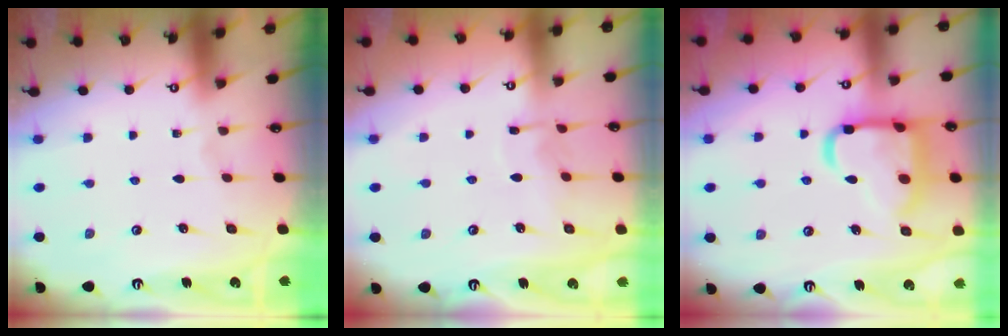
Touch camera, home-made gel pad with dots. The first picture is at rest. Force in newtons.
{"total": 5.5, "press": 5.5, "slide": 0.5}
{"total": 18.5, "press": 18.5, "slide": 1.7}